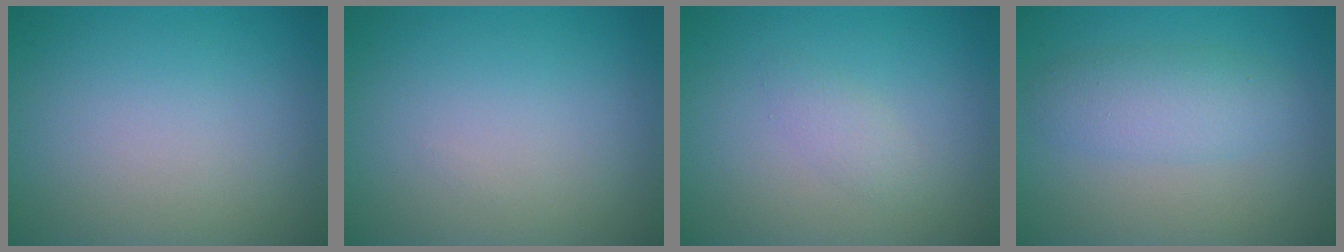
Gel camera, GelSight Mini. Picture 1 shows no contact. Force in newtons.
{"total": 0.0}
{"total": 1.3, "press": 1.3, "slide": 0.0}
{"total": 3.3, "press": 3.3, "slide": 0.1}